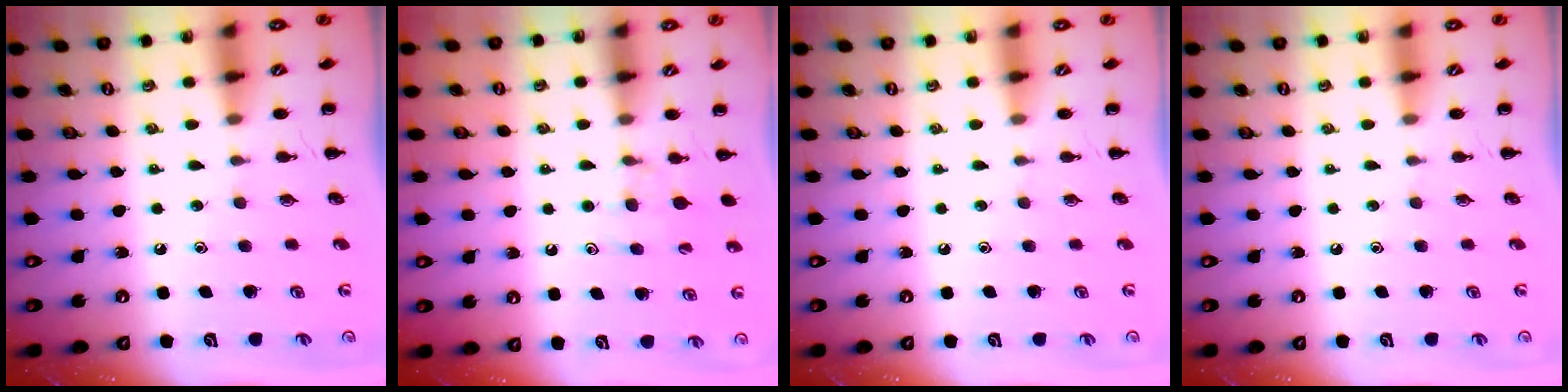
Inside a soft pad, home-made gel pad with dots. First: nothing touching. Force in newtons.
{"total": 6.2, "press": 5.8, "slide": 2.2}
{"total": 0.0}
{"total": 0.0}